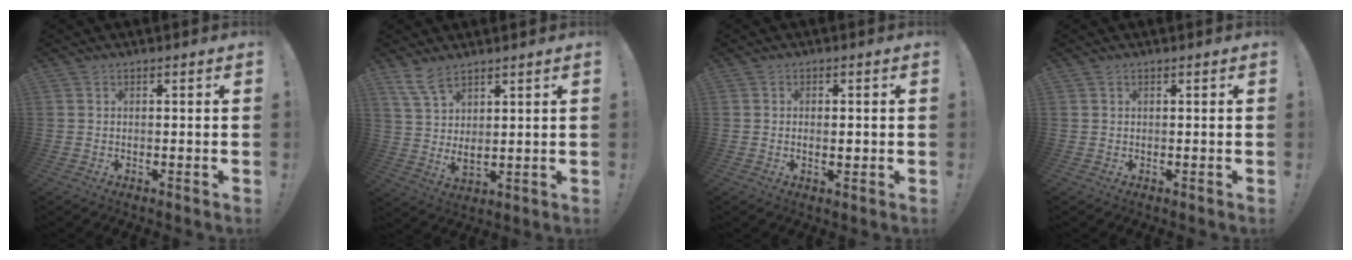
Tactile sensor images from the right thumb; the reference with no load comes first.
{"total": 7.5, "force": [5.9, 1.9, 4.3], "torque": [-0.089, -0.031, 0.112]}
{"total": 1.9, "force": [-0.4, 0.8, 1.7], "torque": [-0.016, -0.002, -0.010]}
{"total": 0.0}